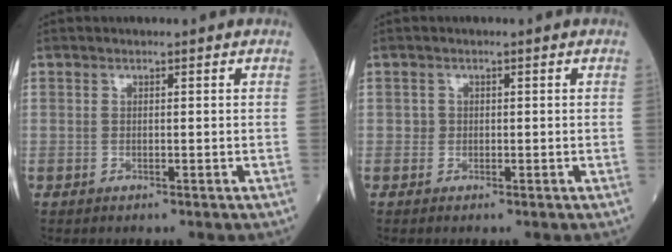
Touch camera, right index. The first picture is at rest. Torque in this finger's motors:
{"motor_torque": [0.17, -0.01, -0.03, -0.01]}